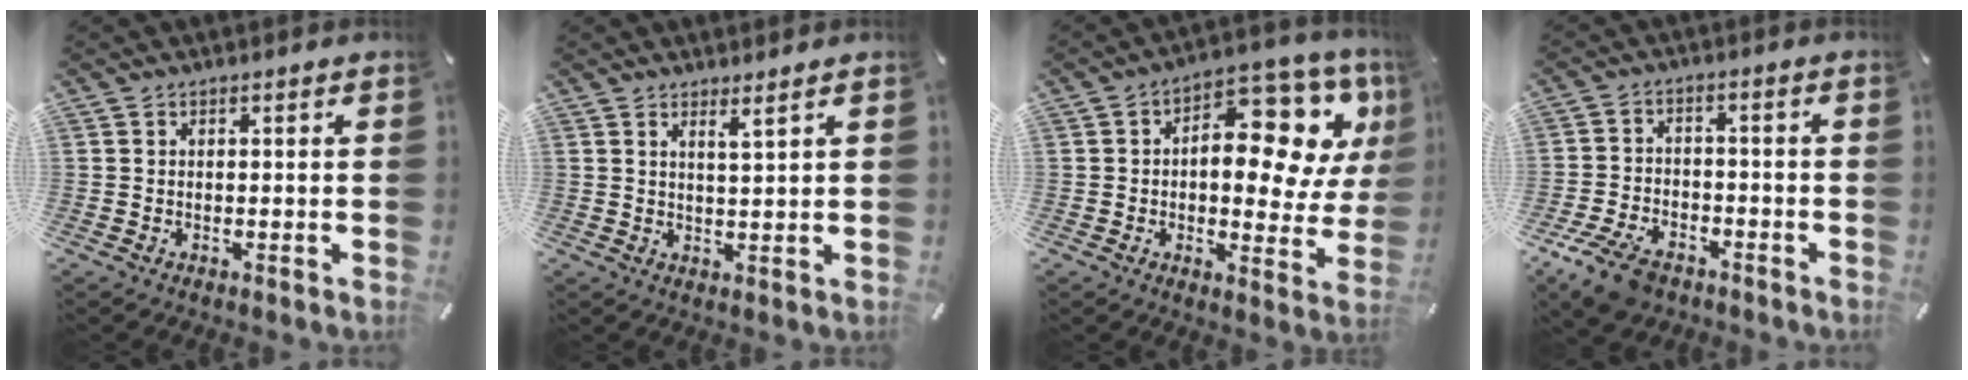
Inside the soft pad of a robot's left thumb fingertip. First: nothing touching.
{"total": 2.7, "force": [2.3, -0.7, 1.1], "torque": [-0.023, -0.014, 0.041]}
{"total": 16.6, "force": [5.9, 9.2, 12.4], "torque": [-0.152, -0.058, 0.097]}
{"total": 8.9, "force": [-5.9, 5.0, 4.4], "torque": [-0.088, 0.028, -0.106]}